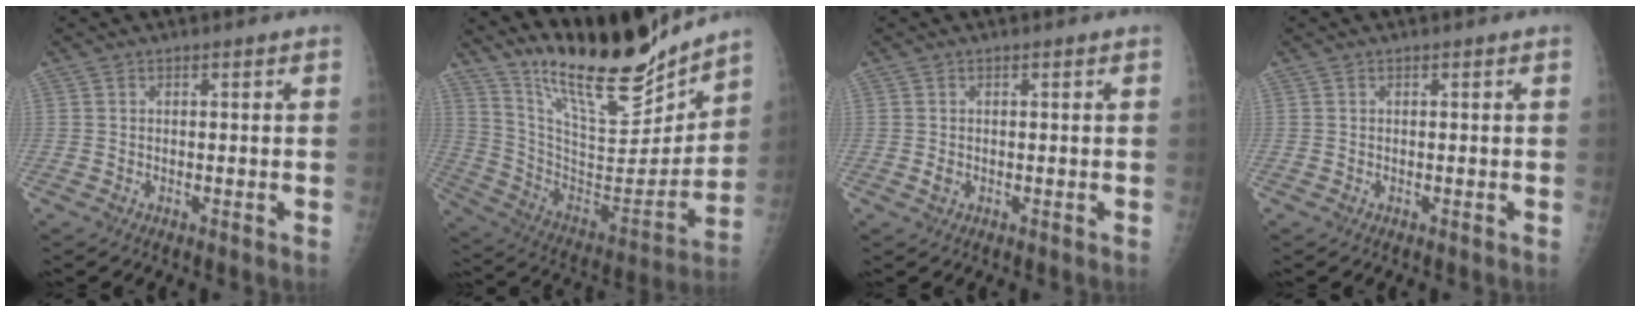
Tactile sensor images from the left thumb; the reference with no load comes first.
{"total": 23.2, "force": [19.4, 5.4, 11.7], "torque": [-0.156, -0.114, 0.332]}
{"total": 1.1, "force": [0.1, 0.8, 0.7], "torque": [-0.010, -0.001, 0.003]}
{"total": 0.0}